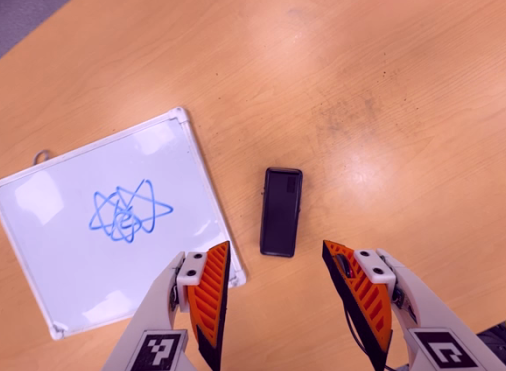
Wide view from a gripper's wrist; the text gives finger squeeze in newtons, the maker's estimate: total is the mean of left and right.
{"total": 0.0}